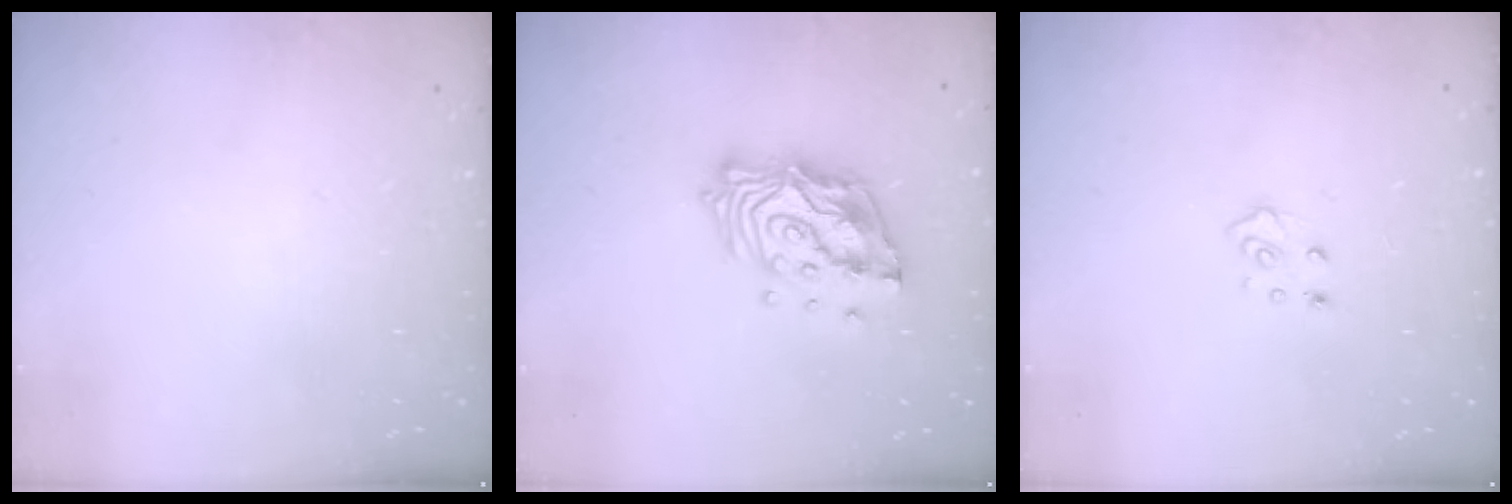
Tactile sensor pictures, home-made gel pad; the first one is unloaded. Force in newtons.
{"total": 15.5, "press": 15.4, "slide": 1.8}
{"total": 5.4, "press": 5.3, "slide": 0.4}